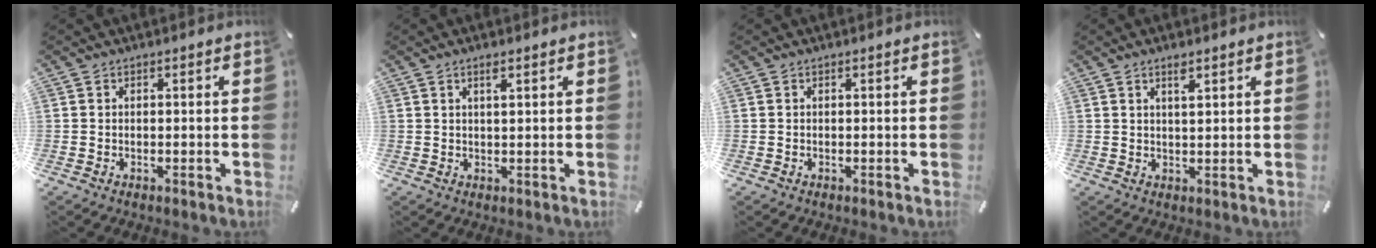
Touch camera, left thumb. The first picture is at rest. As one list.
[{"total": 1.8, "force": [1.0, 0.3, 1.4], "torque": [-0.030, 0.000, 0.017]}, {"total": 0.0}, {"total": 2.6, "force": [1.7, 0.7, 1.8], "torque": [-0.031, -0.002, 0.028]}]